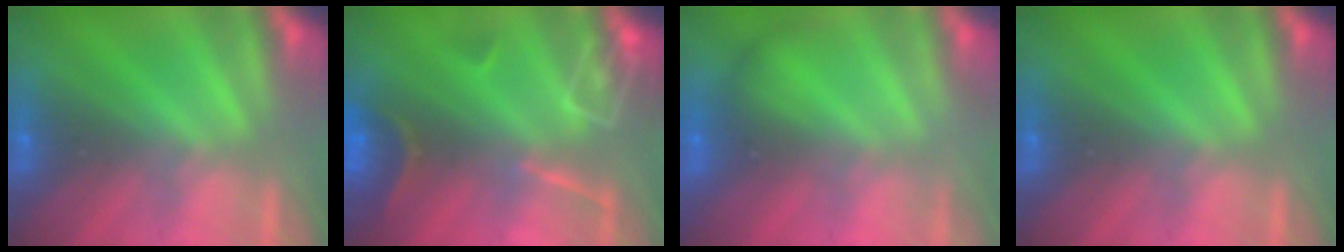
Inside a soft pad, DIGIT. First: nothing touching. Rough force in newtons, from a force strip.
{"total": 7.2}
{"total": 2.0}
{"total": 0.0}